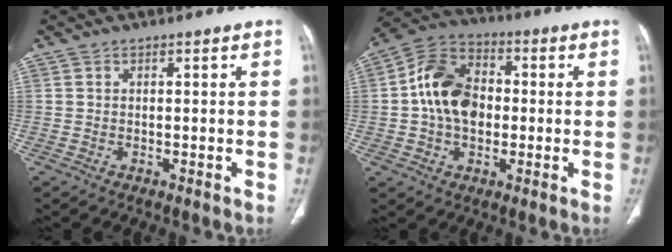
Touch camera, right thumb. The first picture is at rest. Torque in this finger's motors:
{"motor_torque": [1.95, 2.48, 1.53, -0.28, 0.15]}